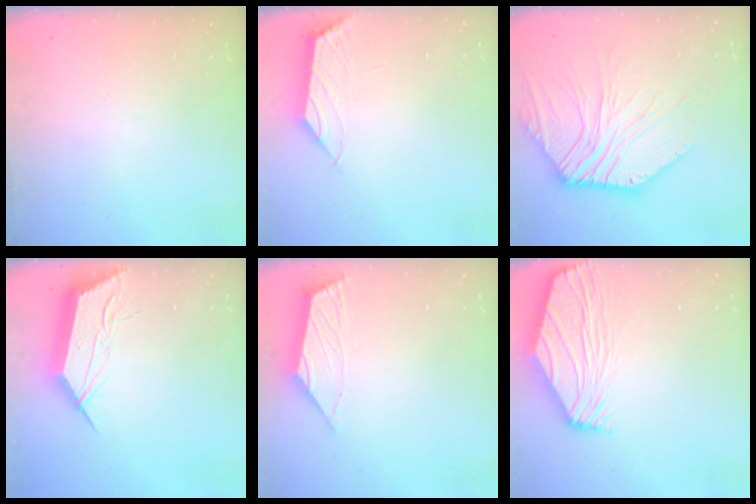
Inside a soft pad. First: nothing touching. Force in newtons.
{"total": 1.1, "press": 1.0, "slide": 0.4}
{"total": 9.8, "press": 9.8, "slide": 0.8}
{"total": 13.9, "press": 13.9, "slide": 0.7}
{"total": 2.9, "press": 2.8, "slide": 0.6}
{"total": 6.9, "press": 6.6, "slide": 1.8}